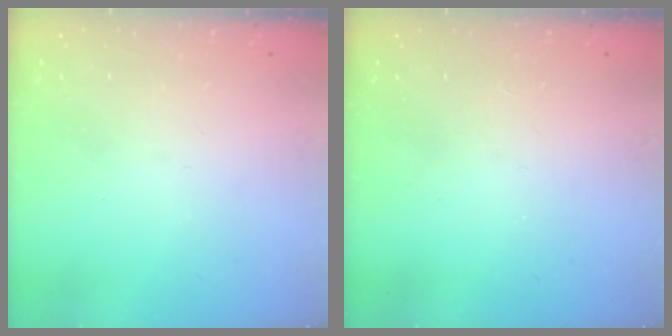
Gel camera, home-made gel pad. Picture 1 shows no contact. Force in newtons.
{"total": 2.8, "press": 2.8, "slide": 0.4}